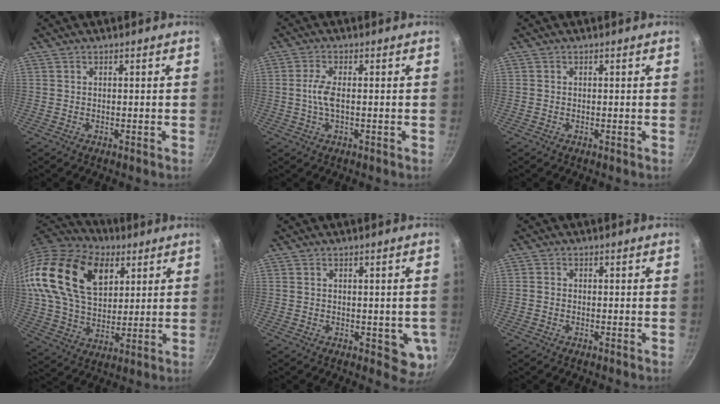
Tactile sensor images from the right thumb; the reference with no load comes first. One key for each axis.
{"total": 4.0, "fx": -0.2, "fy": 1.4, "fz": 3.7, "tx": -0.088, "ty": 0.004, "tz": -0.008}
{"total": 0.0}
{"total": 25.8, "fx": 10.9, "fy": 16.0, "fz": 17.0, "tx": -0.307, "ty": -0.011, "tz": 0.192}
{"total": 6.3, "fx": -0.5, "fy": 3.4, "fz": 5.3, "tx": -0.045, "ty": -0.003, "tz": -0.001}
{"total": 1.1, "fx": -0.4, "fy": 0.9, "fz": 0.4, "tx": -0.006, "ty": 0.003, "tz": -0.010}